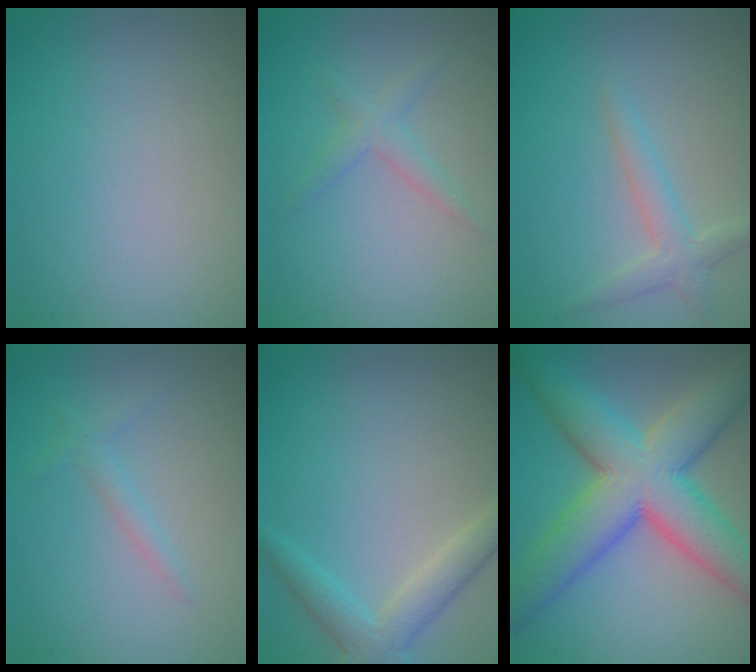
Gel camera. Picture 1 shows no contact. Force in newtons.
{"total": 1.6, "press": 1.6, "slide": 0.1}
{"total": 2.2, "press": 2.2, "slide": 0.1}
{"total": 1.1, "press": 1.1, "slide": 0.1}
{"total": 3.3, "press": 3.3, "slide": 0.2}
{"total": 10.8, "press": 10.8, "slide": 0.5}